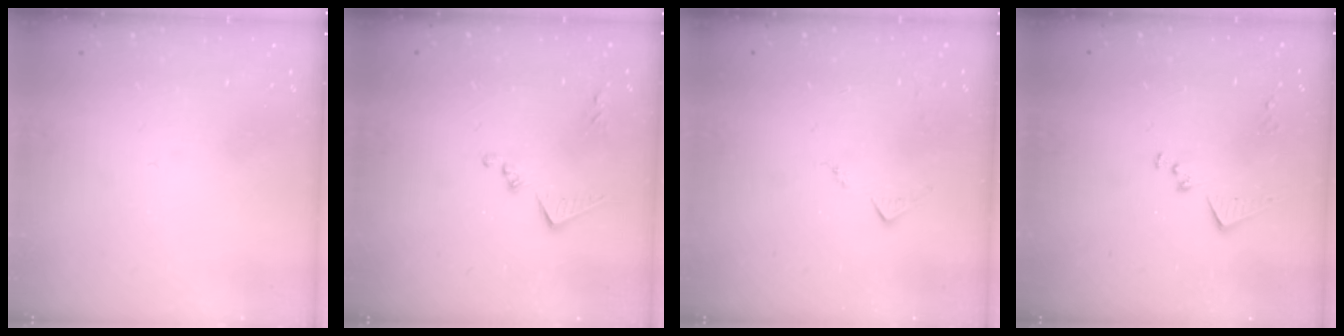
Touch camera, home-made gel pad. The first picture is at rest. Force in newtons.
{"total": 9.9, "press": 9.9, "slide": 0.8}
{"total": 5.5, "press": 5.5, "slide": 0.7}
{"total": 9.1, "press": 9.1, "slide": 0.6}